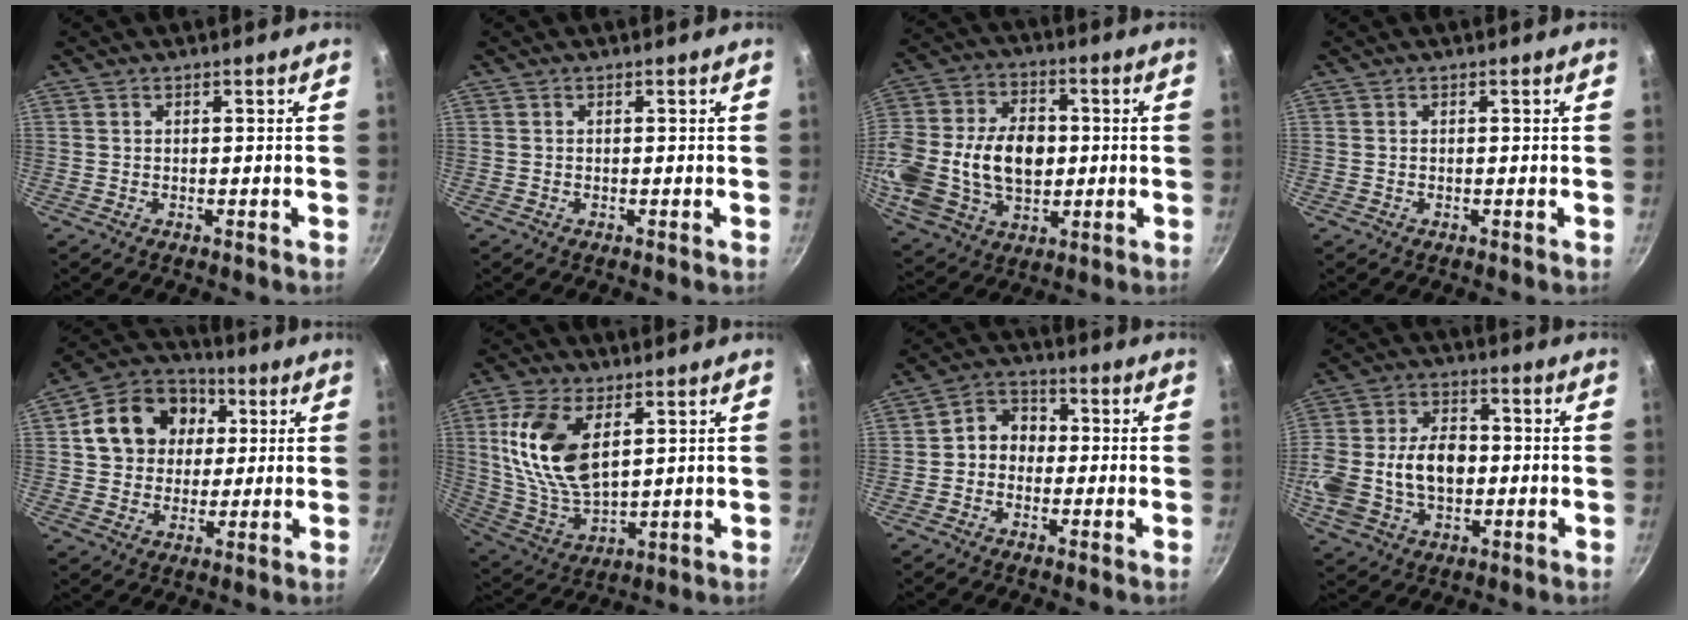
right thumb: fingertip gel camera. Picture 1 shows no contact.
{"total": 0.0}
{"total": 23.6, "force": [0.0, 16.8, 16.6], "torque": [-0.340, 0.023, 0.005]}
{"total": 0.0}
{"total": 15.4, "force": [3.5, 12.7, 7.9], "torque": [-0.114, 0.019, 0.049]}
{"total": 16.1, "force": [4.7, 8.7, 12.7], "torque": [-0.240, -0.020, 0.103]}
{"total": 6.4, "force": [-0.4, 5.5, 3.4], "torque": [-0.022, 0.021, -0.025]}
{"total": 18.1, "force": [-1.2, 12.6, 12.9], "torque": [-0.247, 0.030, -0.020]}